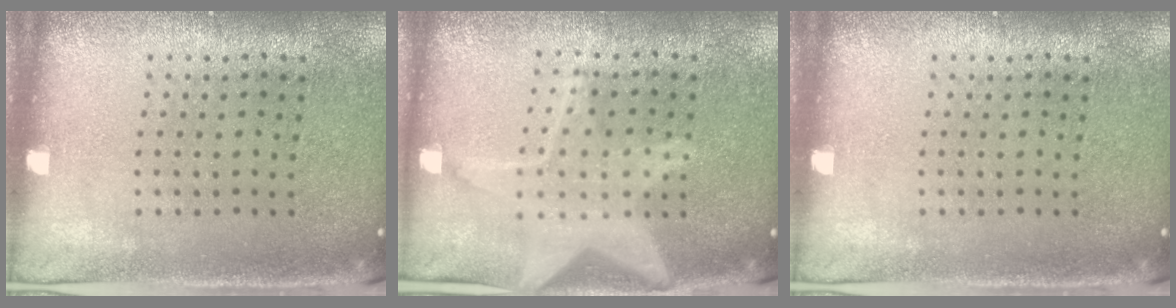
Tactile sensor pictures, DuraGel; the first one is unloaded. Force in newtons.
{"total": 1.9, "press": 1.9, "slide": 0.2}
{"total": 0.0}